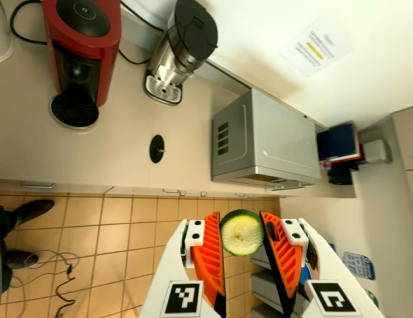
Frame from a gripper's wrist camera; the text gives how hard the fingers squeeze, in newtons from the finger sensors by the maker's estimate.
{"total": 8.6, "left": 8.5, "right": 8.7}